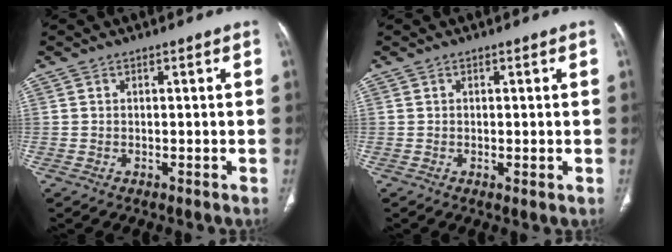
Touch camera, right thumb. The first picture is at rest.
{"total": 1.0, "force": [-0.2, 0.3, 0.9], "torque": [-0.020, -0.005, -0.003]}